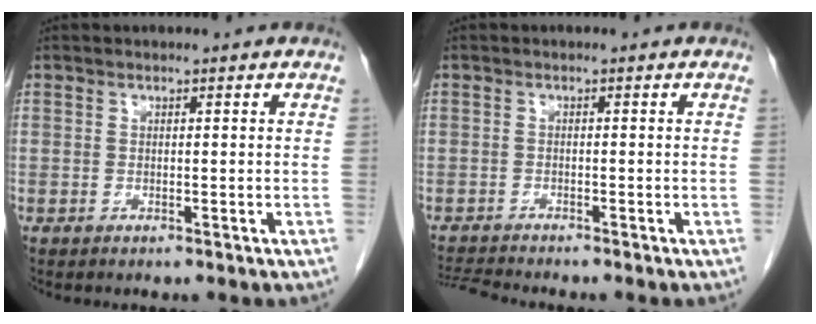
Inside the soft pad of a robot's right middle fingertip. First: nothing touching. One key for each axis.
{"total": 3.4, "fx": -3.3, "fy": -1.0, "fz": 0.3, "tx": -0.011, "ty": -0.019, "tz": -0.061}